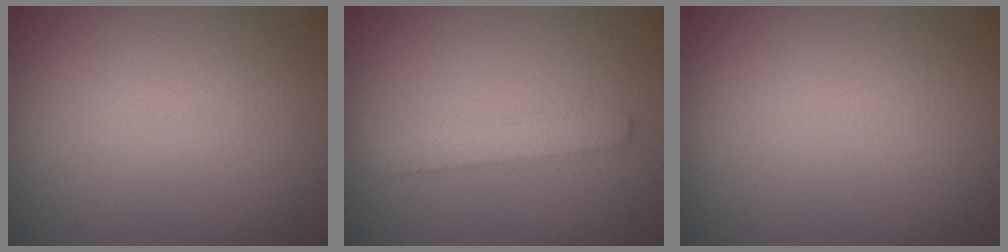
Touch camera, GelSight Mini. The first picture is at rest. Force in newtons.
{"total": 2.0, "press": 2.0, "slide": 0.0}
{"total": 0.0}